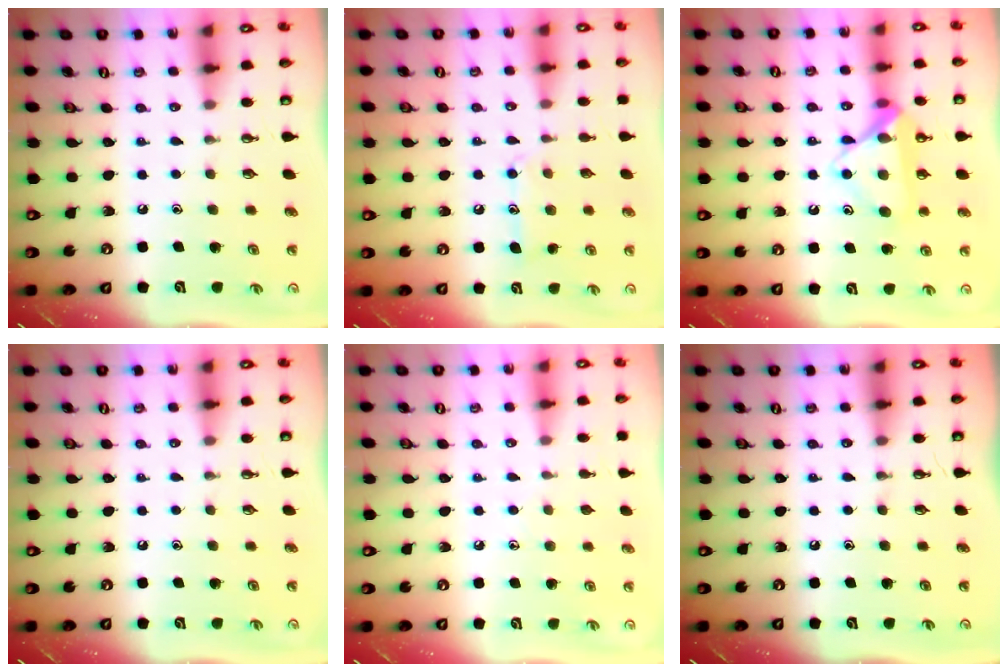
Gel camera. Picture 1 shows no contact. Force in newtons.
{"total": 10.3, "press": 10.3, "slide": 0.9}
{"total": 13.0, "press": 13.0, "slide": 0.5}
{"total": 0.0}
{"total": 4.7, "press": 4.7, "slide": 0.4}
{"total": 0.0}